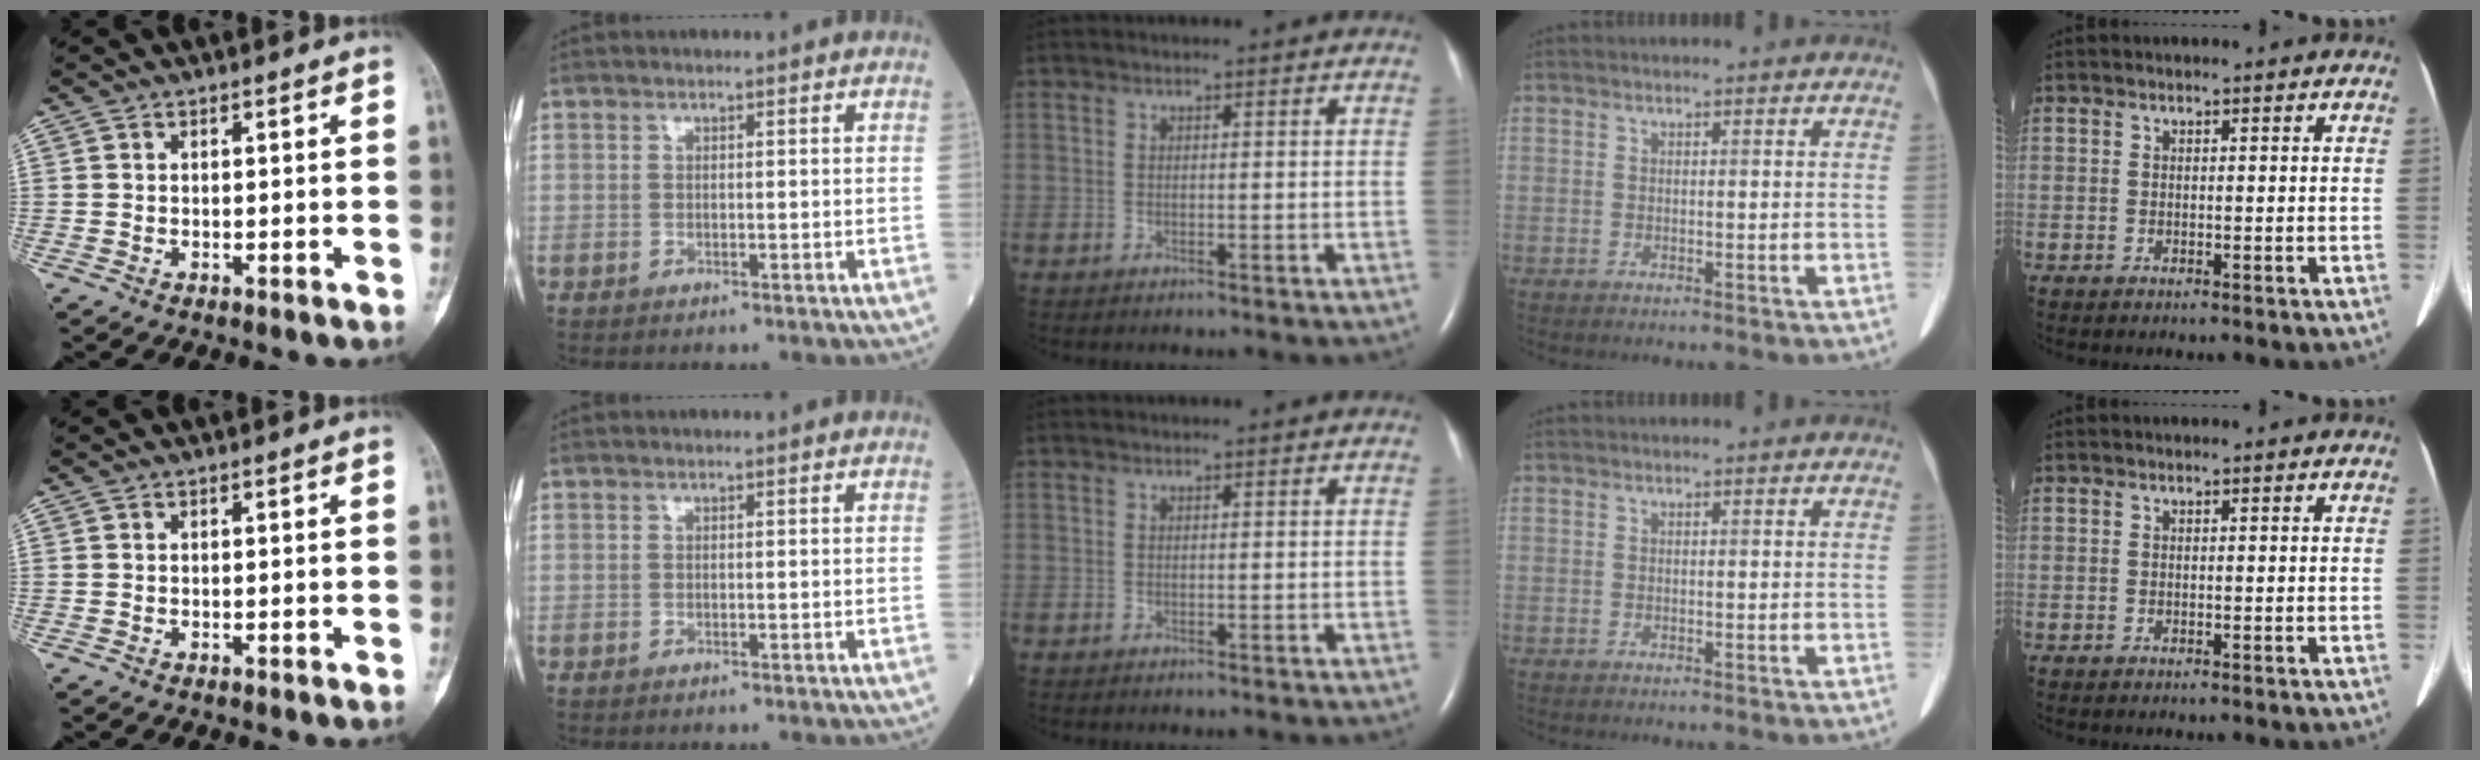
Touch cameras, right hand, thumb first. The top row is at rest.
{}